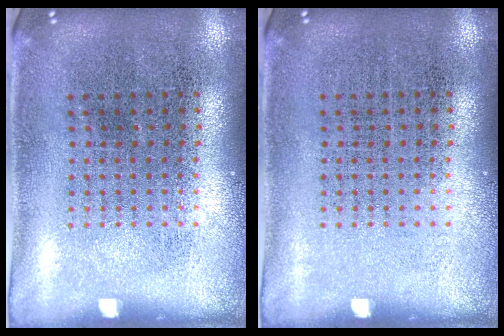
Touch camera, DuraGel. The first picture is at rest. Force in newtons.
{"total": 0.0}